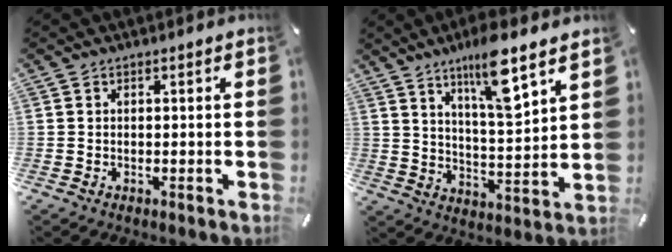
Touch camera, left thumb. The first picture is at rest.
{"total": 12.5, "force": [8.7, 2.6, 8.7], "torque": [-0.141, -0.052, 0.143]}